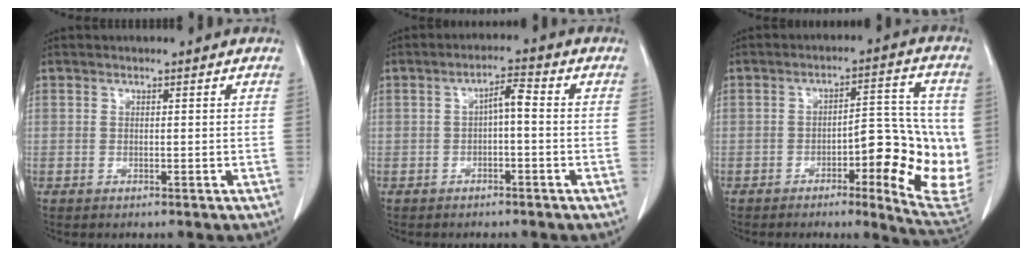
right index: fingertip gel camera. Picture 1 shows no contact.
{"total": 3.2, "force": [-0.3, 0.7, 3.1], "torque": [-0.052, 0.015, -0.005]}
{"total": 13.1, "force": [-2.5, 2.9, 12.5], "torque": [-0.156, 0.010, -0.033]}